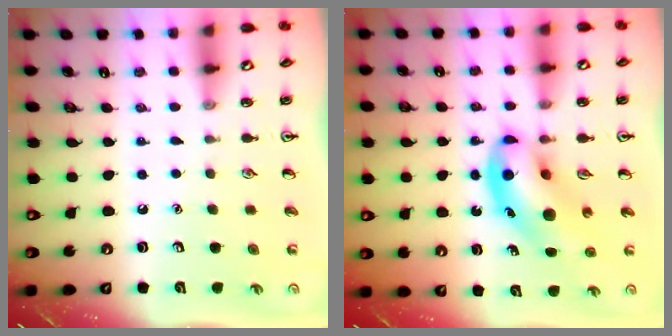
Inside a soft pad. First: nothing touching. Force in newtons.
{"total": 12.2, "press": 11.8, "slide": 3.3}